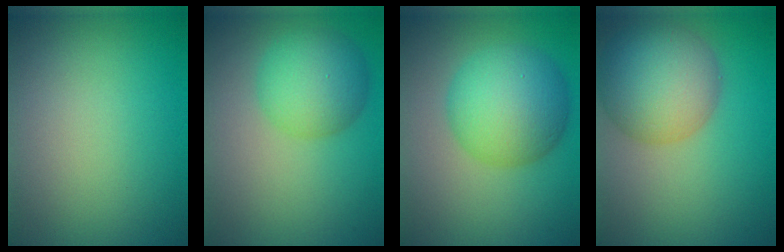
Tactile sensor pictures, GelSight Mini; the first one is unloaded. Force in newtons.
{"total": 5.1, "press": 5.1, "slide": 0.2}
{"total": 7.5, "press": 7.5, "slide": 0.2}
{"total": 7.8, "press": 7.8, "slide": 0.6}